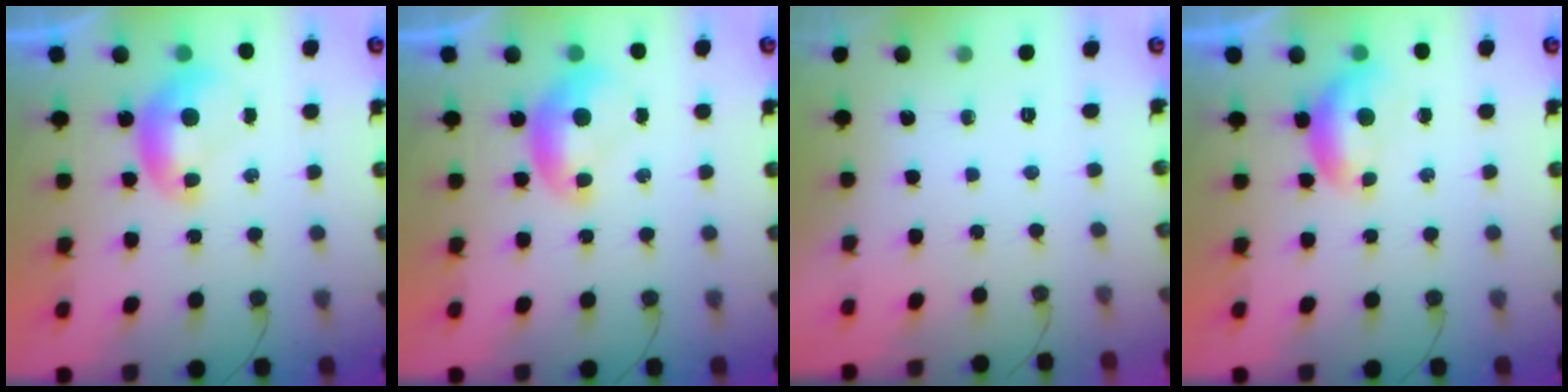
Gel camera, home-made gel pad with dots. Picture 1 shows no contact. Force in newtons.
{"total": 0.0}
{"total": 0.0}
{"total": 0.5, "press": 0.1, "slide": 0.5}